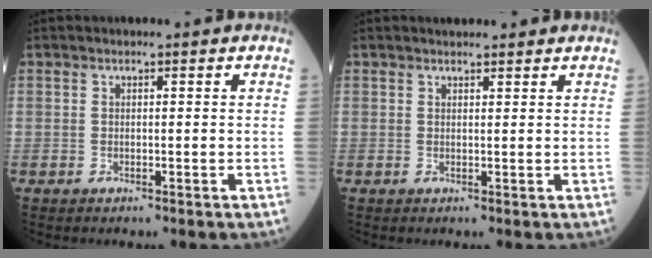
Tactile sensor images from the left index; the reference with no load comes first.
{"total": 3.2, "force": [2.9, 0.8, 1.1], "torque": [-0.014, 0.022, 0.038]}